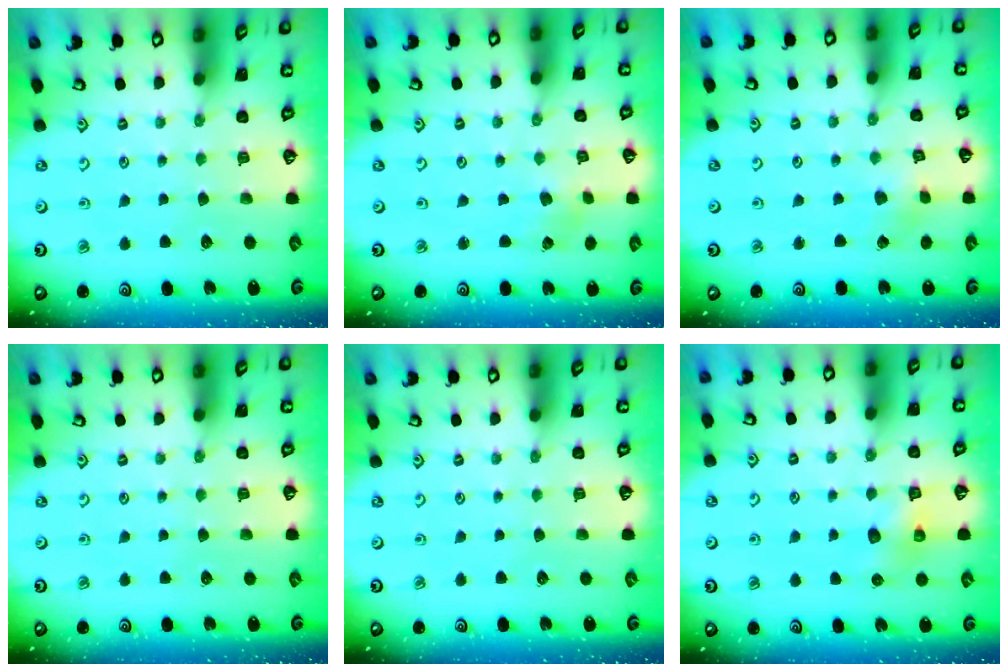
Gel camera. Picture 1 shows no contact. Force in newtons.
{"total": 2.7, "press": 2.7, "slide": 0.3}
{"total": 2.1, "press": 2.1, "slide": 0.1}
{"total": 0.0}
{"total": 0.0}
{"total": 6.9, "press": 6.9, "slide": 0.2}